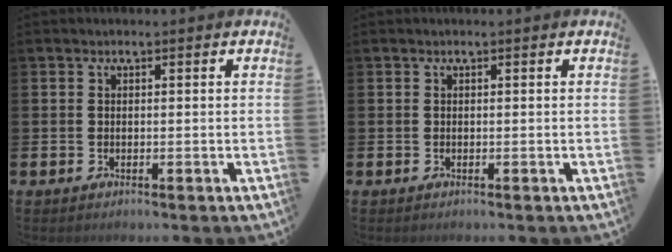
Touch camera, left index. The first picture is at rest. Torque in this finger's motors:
{"motor_torque": [0.00, 0.00, 0.01, 0.00]}